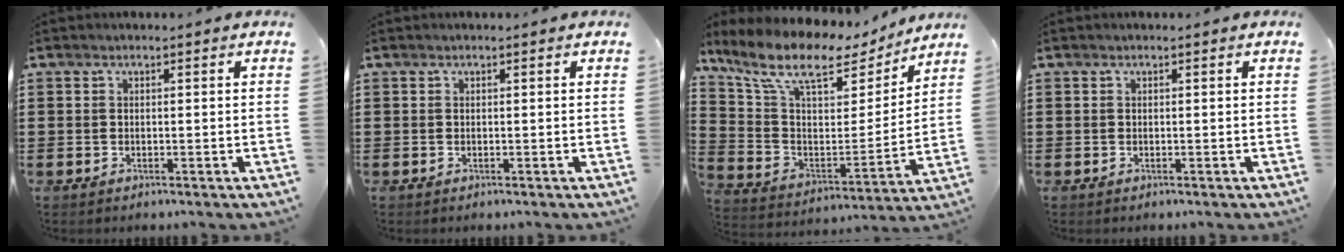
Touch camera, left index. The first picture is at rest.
{"total": 0.0}
{"total": 10.6, "force": [7.5, 3.8, 6.5], "torque": [-0.150, -0.043, 0.126]}
{"total": 0.0}